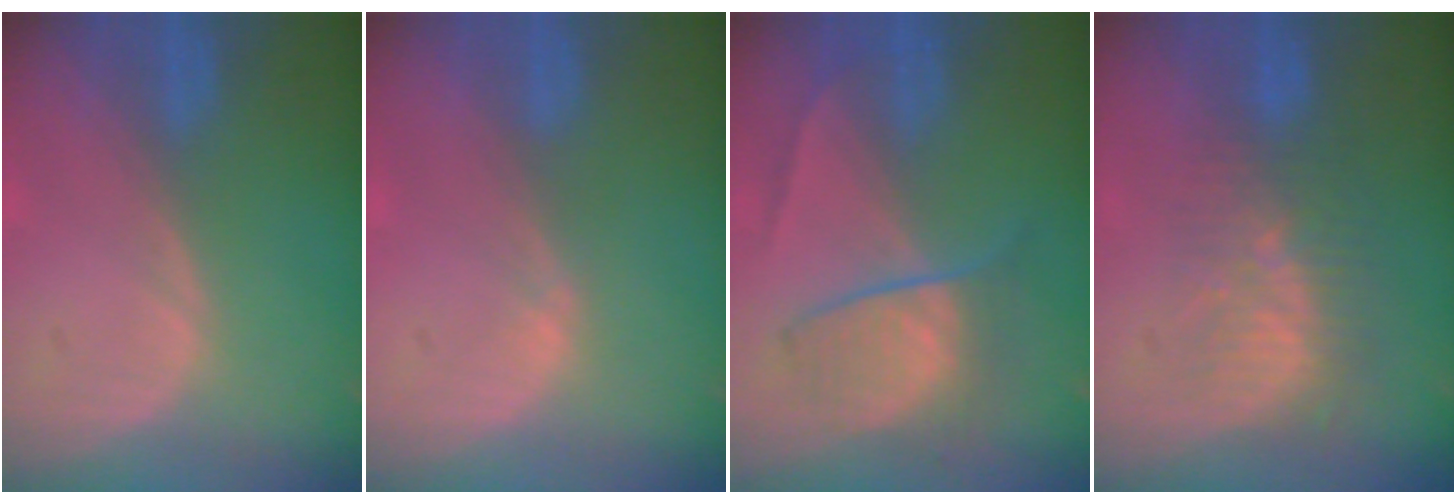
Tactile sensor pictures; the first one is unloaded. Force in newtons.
{"total": 0.7, "press": 0.7, "slide": 0.3}
{"total": 6.7, "press": 6.5, "slide": 1.4}
{"total": 8.5, "press": 7.4, "slide": 4.1}